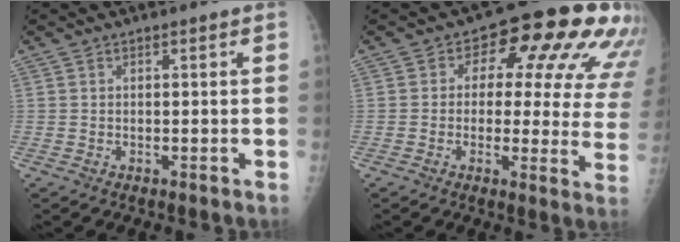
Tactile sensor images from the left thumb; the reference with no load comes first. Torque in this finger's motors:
{"motor_torque": [0.45, 0.39, 0.00, -0.33, 0.14]}